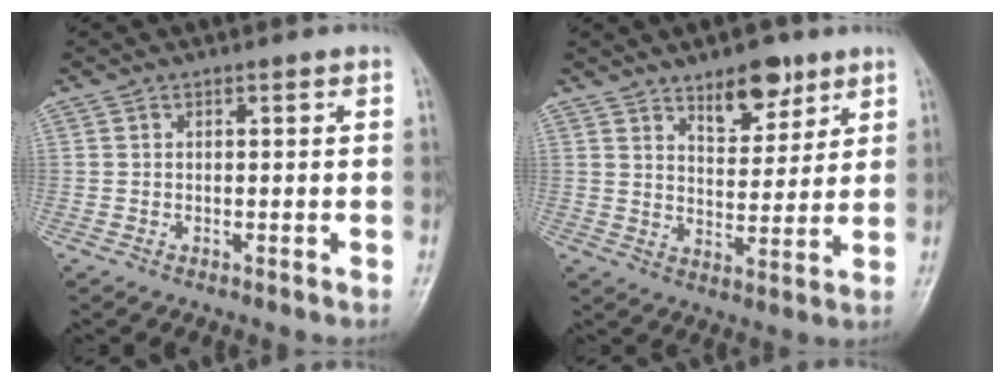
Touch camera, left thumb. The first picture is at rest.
{"total": 8.7, "force": [5.8, 4.1, 5.1], "torque": [-0.049, -0.038, 0.091]}